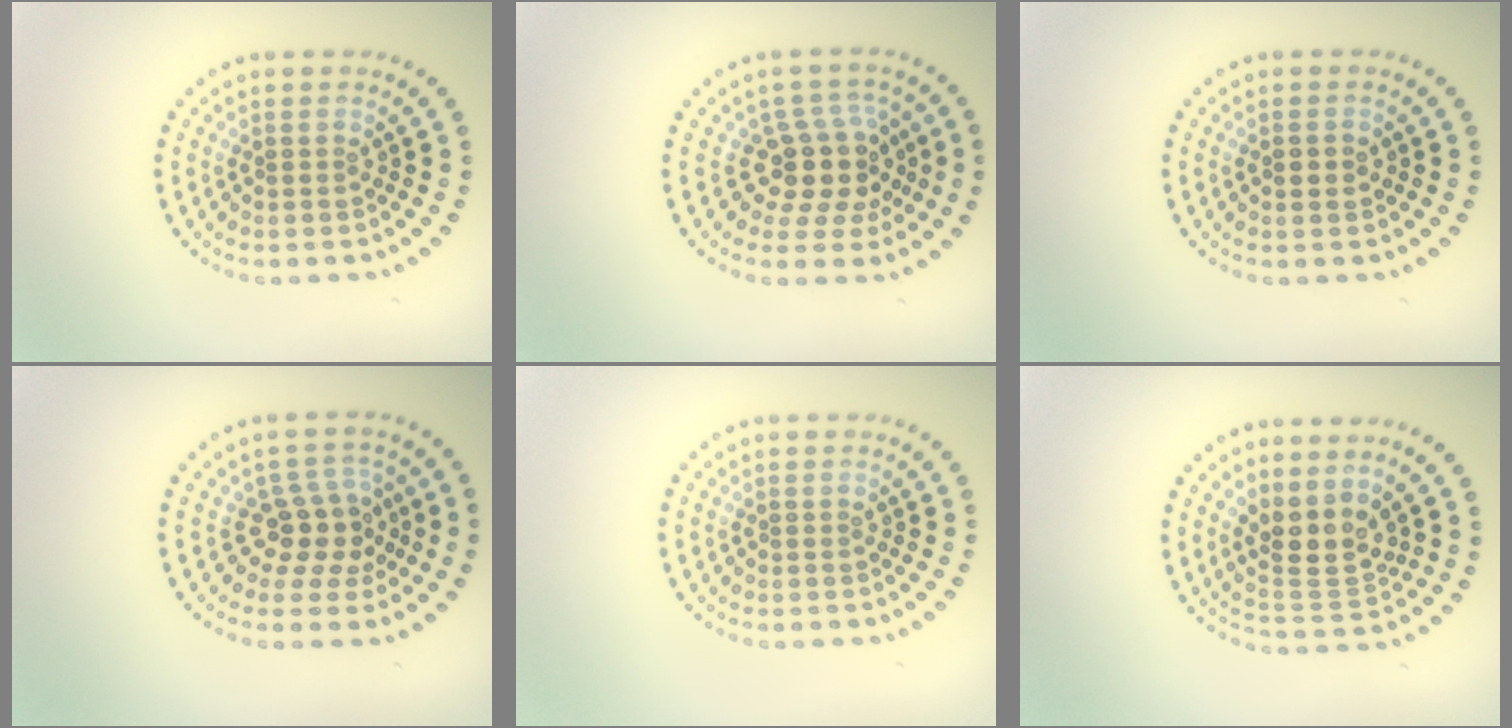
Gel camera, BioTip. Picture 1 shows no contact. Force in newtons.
{"total": 4.2, "press": 3.4, "slide": 2.5}
{"total": 1.4, "press": 1.4, "slide": 0.1}
{"total": 3.3, "press": 3.0, "slide": 1.5}
{"total": 0.0}
{"total": 3.4, "press": 2.6, "slide": 2.1}